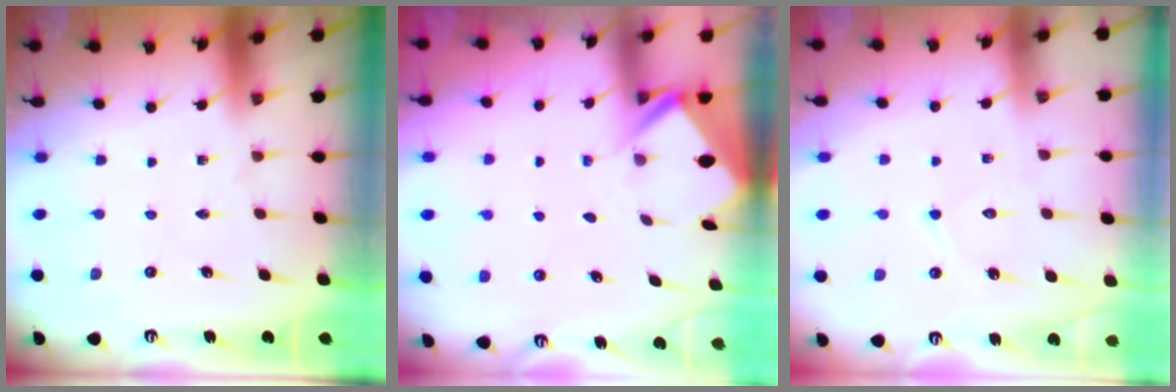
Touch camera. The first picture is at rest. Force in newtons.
{"total": 2.6, "press": 2.6, "slide": 0.1}
{"total": 5.3, "press": 5.2, "slide": 0.4}